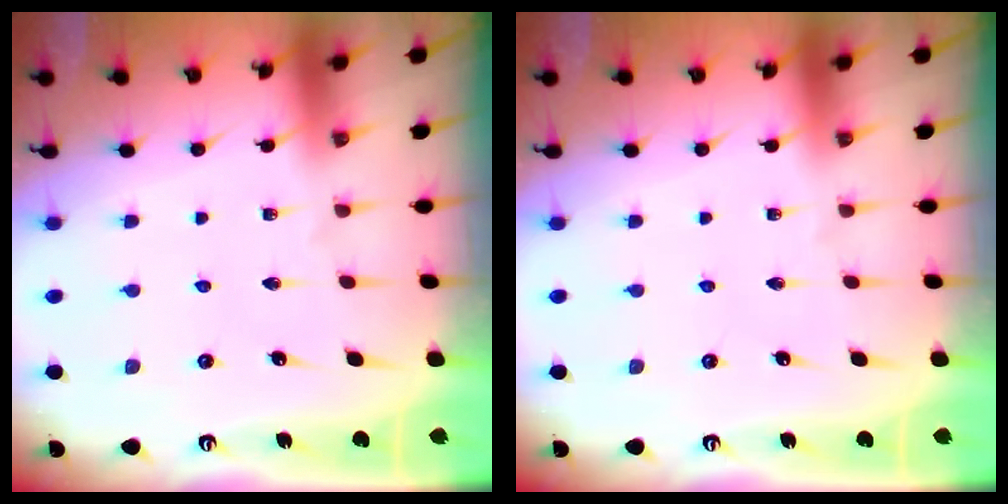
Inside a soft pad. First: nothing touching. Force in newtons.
{"total": 0.0}